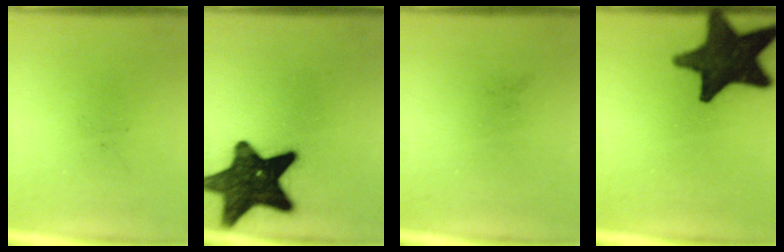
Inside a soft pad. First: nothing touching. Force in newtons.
{"total": 17.0}
{"total": 0.0}
{"total": 17.9}